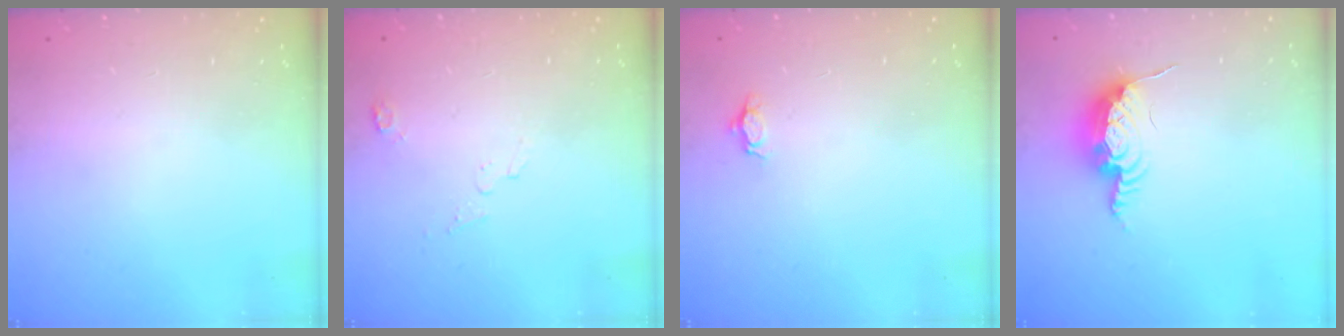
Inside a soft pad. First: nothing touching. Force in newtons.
{"total": 2.4, "press": 2.4, "slide": 0.3}
{"total": 3.6, "press": 3.5, "slide": 0.4}
{"total": 11.9, "press": 11.9, "slide": 0.9}